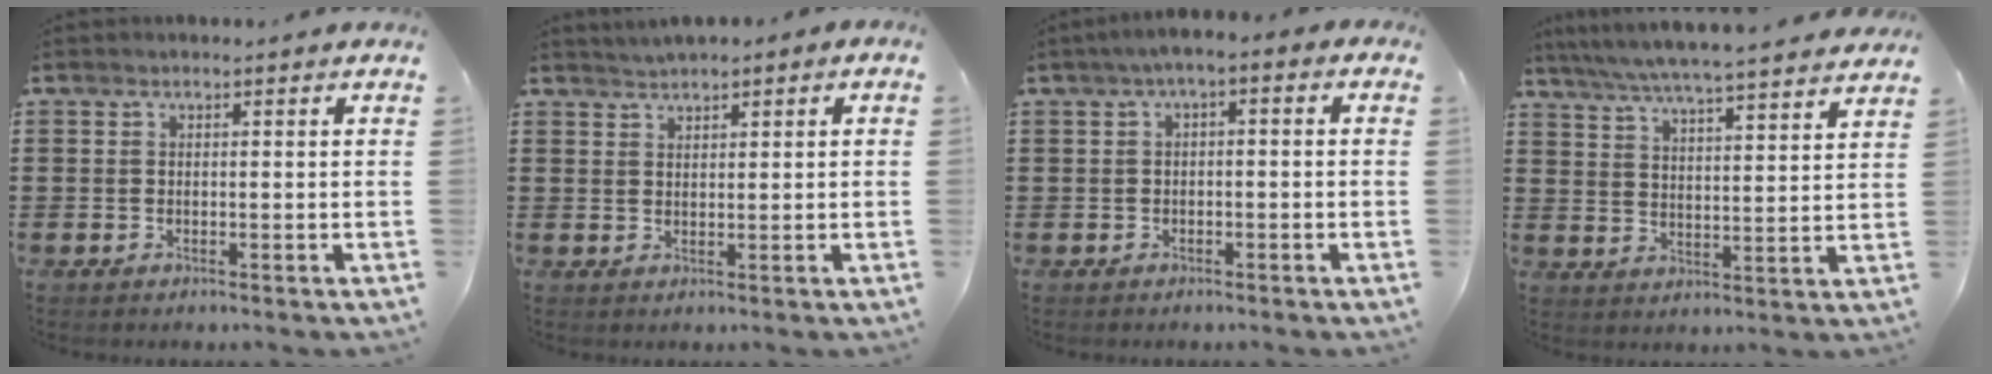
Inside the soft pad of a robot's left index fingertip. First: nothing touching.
{"total": 1.4, "force": [1.4, 0.3, 0.2], "torque": [-0.008, 0.005, 0.026]}
{"total": 2.4, "force": [-1.8, 0.6, 1.4], "torque": [-0.033, 0.001, -0.043]}
{"total": 5.5, "force": [5.1, -0.5, 1.8], "torque": [-0.058, -0.036, 0.086]}